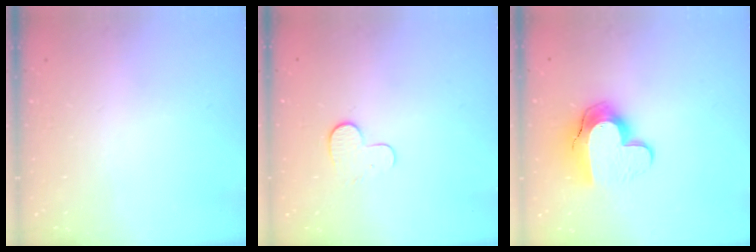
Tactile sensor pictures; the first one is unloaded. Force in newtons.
{"total": 6.3, "press": 6.3, "slide": 0.5}
{"total": 12.7, "press": 12.7, "slide": 0.9}